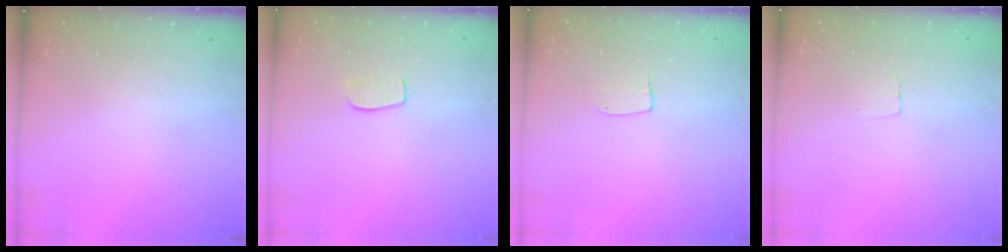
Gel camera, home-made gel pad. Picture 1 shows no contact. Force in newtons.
{"total": 6.9, "press": 6.8, "slide": 0.4}
{"total": 4.3, "press": 4.3, "slide": 0.4}
{"total": 2.3, "press": 2.3, "slide": 0.1}